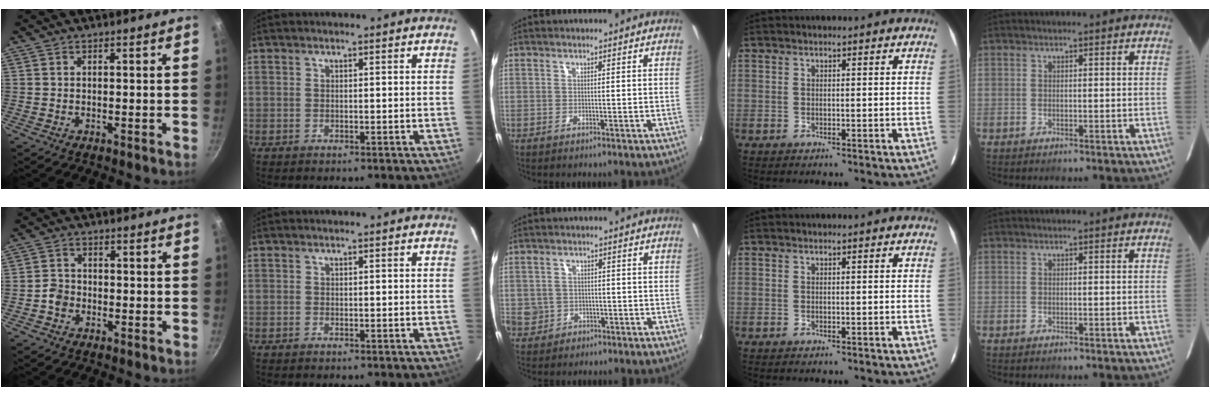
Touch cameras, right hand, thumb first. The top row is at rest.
{"thumb": {"total": 2.9, "force": [-1.3, 2.4, 1.0], "torque": [-0.004, 0.016, -0.026]}, "middle": {"total": 6.5, "force": [-1.4, 6.1, 1.8], "torque": [-0.069, 0.007, -0.013]}}